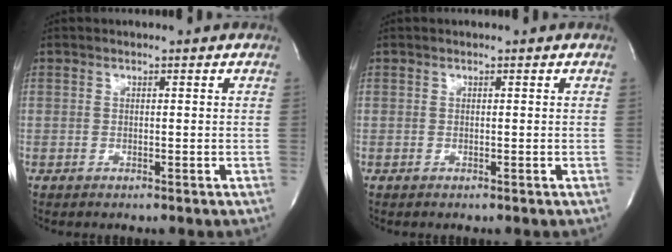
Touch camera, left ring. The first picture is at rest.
{"total": 0.0}